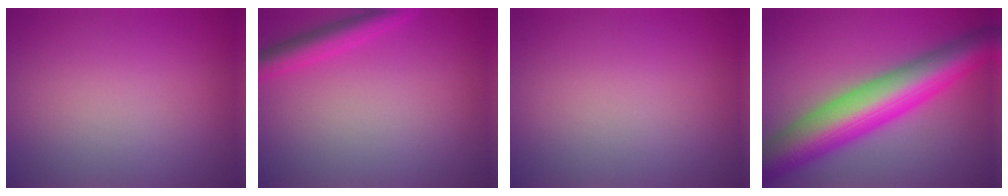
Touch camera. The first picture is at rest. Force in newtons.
{"total": 3.1, "press": 3.1, "slide": 0.2}
{"total": 0.0}
{"total": 11.2, "press": 11.2, "slide": 0.2}